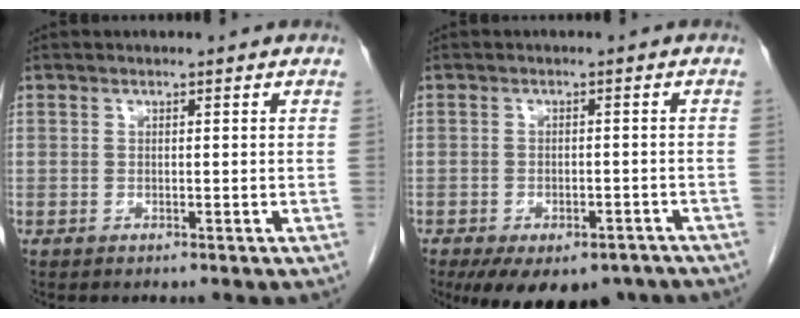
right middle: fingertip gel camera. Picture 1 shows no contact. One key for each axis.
{"total": 13.2, "fx": -9.5, "fy": 6.4, "fz": 6.6, "tx": -0.121, "ty": -0.013, "tz": -0.121}